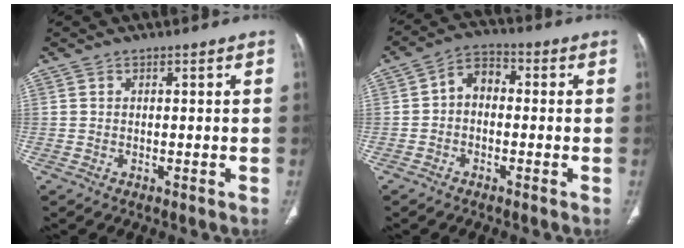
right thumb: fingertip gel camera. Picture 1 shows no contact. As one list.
[{"total": 5.6, "force": [-0.4, 4.0, 3.9], "torque": [-0.049, 0.022, -0.021]}]